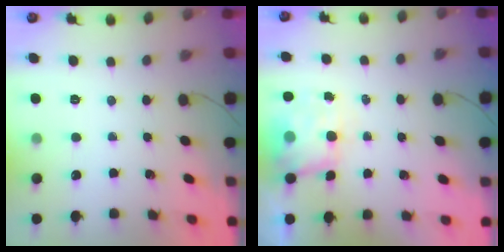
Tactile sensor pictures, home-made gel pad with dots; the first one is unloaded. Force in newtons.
{"total": 6.2, "press": 6.0, "slide": 1.5}